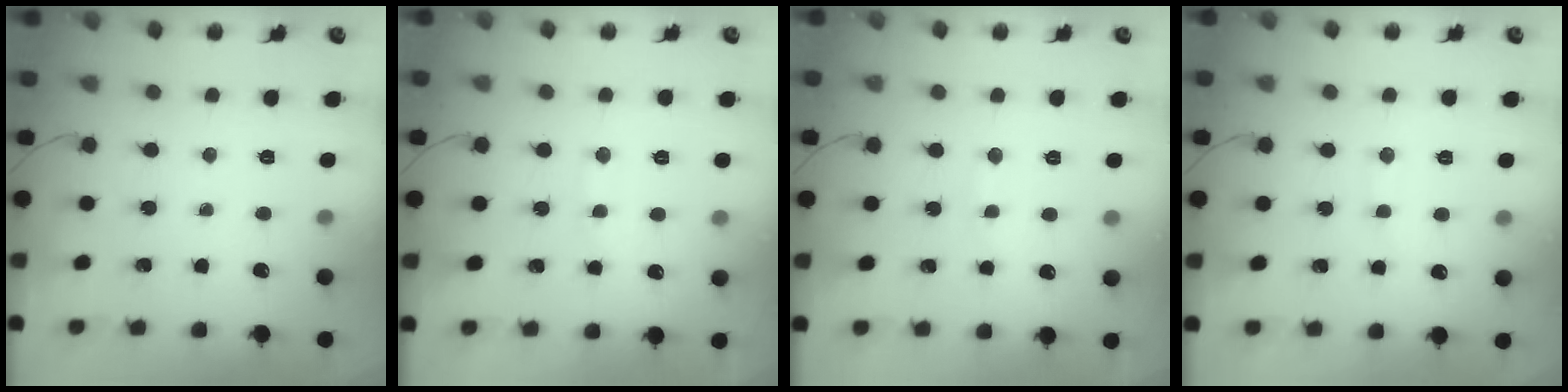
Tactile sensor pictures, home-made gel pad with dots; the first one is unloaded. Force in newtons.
{"total": 7.7, "press": 7.7, "slide": 1.1}
{"total": 6.2, "press": 6.0, "slide": 1.7}
{"total": 6.1, "press": 5.9, "slide": 1.5}